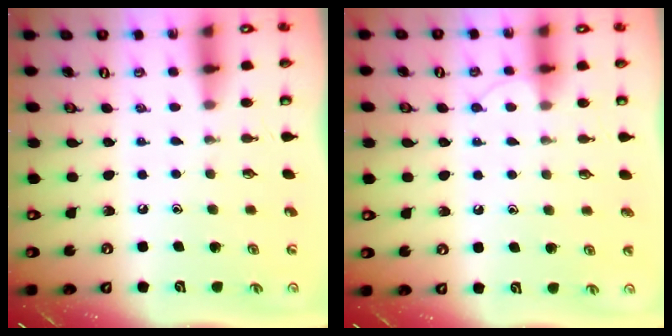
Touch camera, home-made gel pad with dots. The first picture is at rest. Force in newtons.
{"total": 5.7, "press": 5.6, "slide": 0.6}